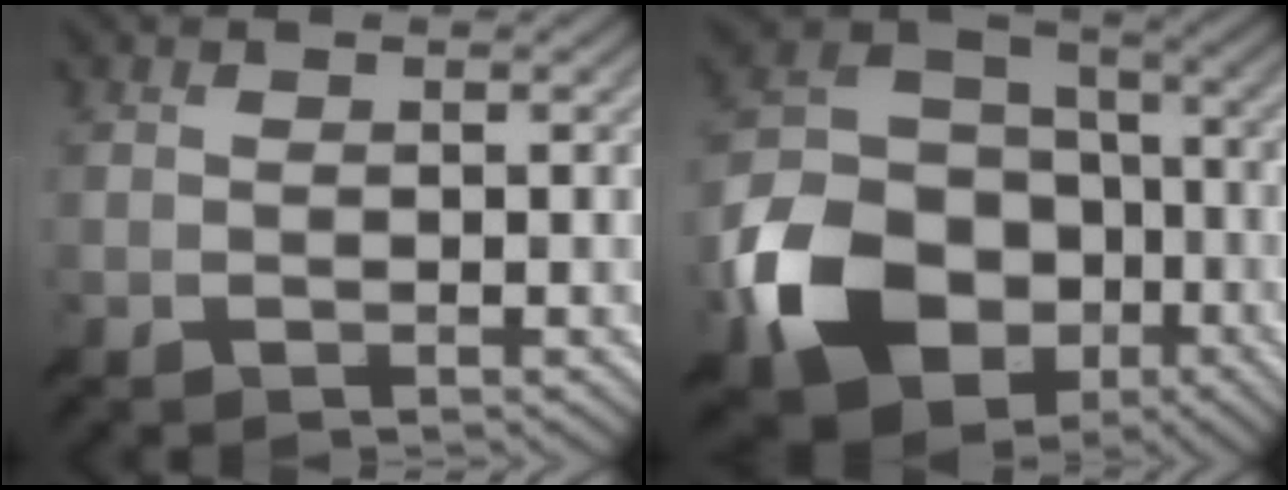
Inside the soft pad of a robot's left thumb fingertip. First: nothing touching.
{"total": 16.6, "force": [-6.9, 12.4, 8.7], "torque": [-0.211, -0.038, -0.130]}